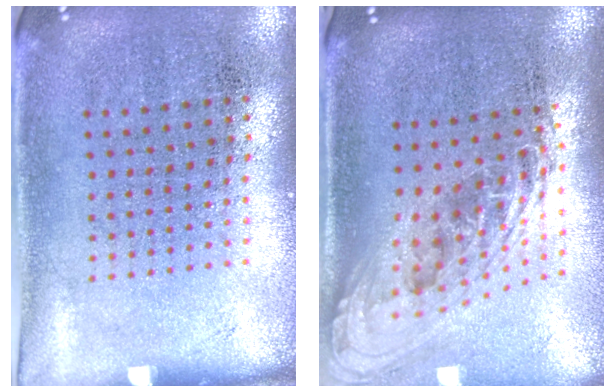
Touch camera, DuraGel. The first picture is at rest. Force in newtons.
{"total": 2.3, "press": 1.6, "slide": 1.6}